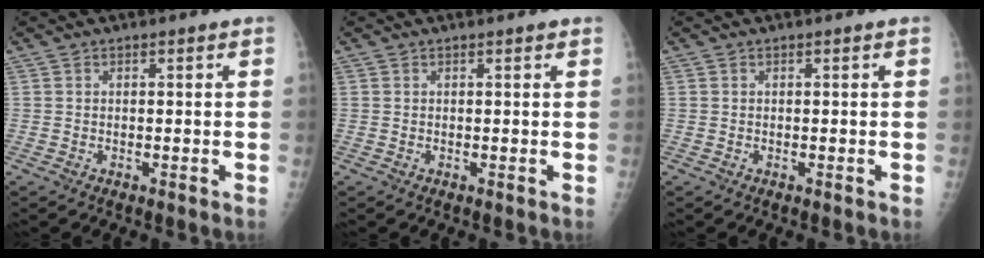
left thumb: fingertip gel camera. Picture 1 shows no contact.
{"total": 0.6, "force": [0.5, 0.2, 0.3], "torque": [-0.007, -0.003, 0.006]}
{"total": 0.0}